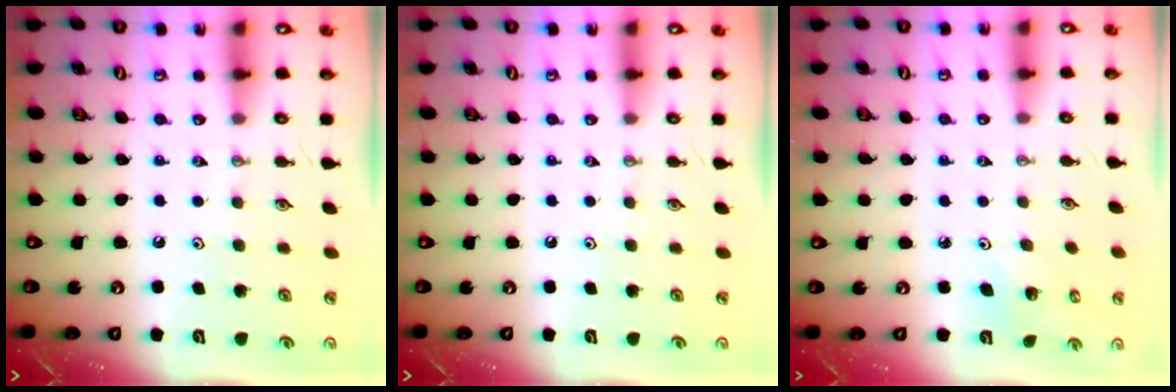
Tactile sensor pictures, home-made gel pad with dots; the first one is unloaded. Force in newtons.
{"total": 0.0}
{"total": 3.6, "press": 3.6, "slide": 0.2}